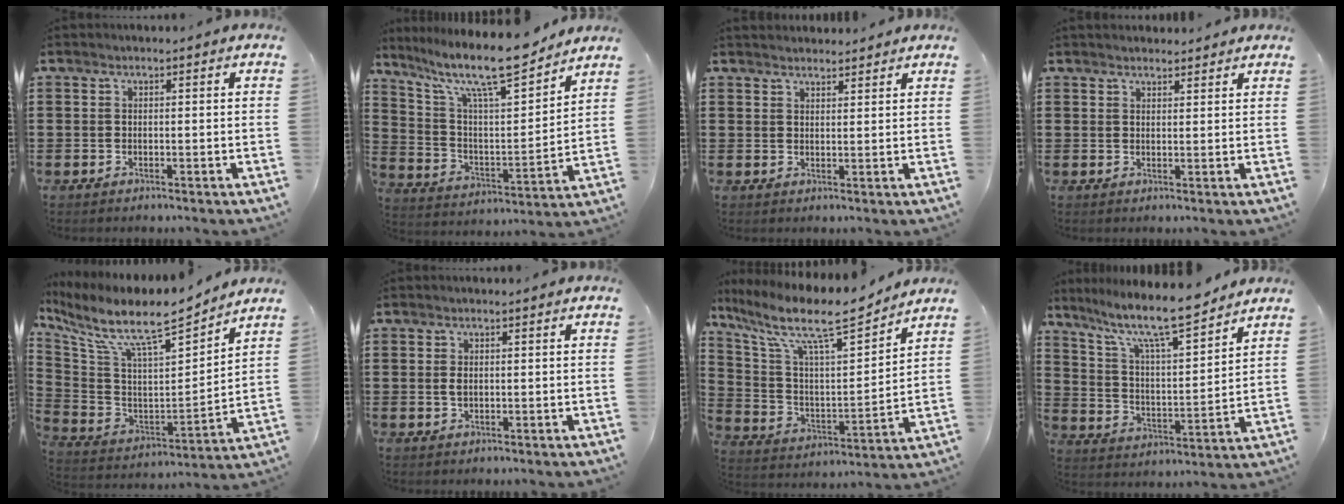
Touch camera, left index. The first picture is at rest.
{"total": 12.4, "force": [9.9, 2.0, 7.2], "torque": [-0.159, -0.060, 0.164]}
{"total": 2.0, "force": [1.9, 0.3, -0.1], "torque": [-0.003, 0.001, 0.038]}
{"total": 1.8, "force": [1.7, 0.4, 0.0], "torque": [-0.004, 0.003, 0.034]}
{"total": 10.0, "force": [8.0, 1.6, 5.7], "torque": [-0.146, -0.060, 0.132]}
{"total": 1.2, "force": [0.1, 0.6, 1.0], "torque": [-0.022, 0.003, 0.001]}
{"total": 12.0, "force": [9.1, 2.2, 7.6], "torque": [-0.174, -0.056, 0.150]}
{"total": 9.8, "force": [8.2, 0.8, 5.3], "torque": [-0.125, -0.053, 0.135]}